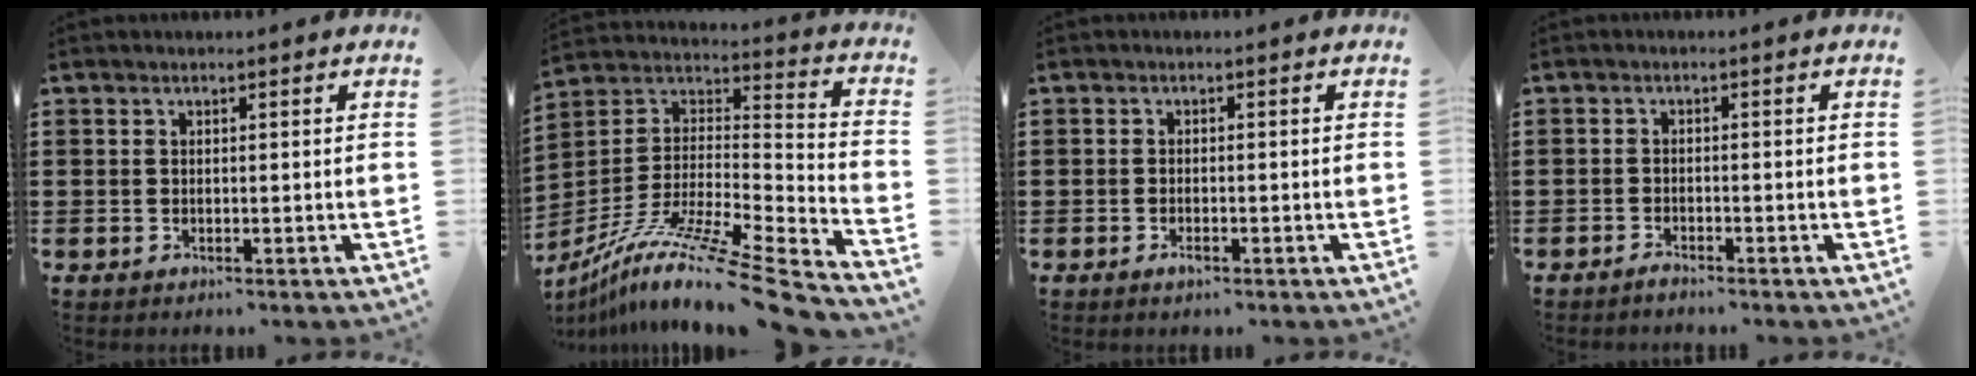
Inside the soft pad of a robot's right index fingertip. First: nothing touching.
{"total": 12.4, "force": [-9.6, 0.2, 7.9], "torque": [-0.138, 0.002, -0.181]}
{"total": 1.2, "force": [-0.8, 0.3, 0.9], "torque": [-0.020, -0.008, -0.013]}
{"total": 1.4, "force": [-1.4, 0.0, 0.1], "torque": [-0.005, -0.002, -0.027]}